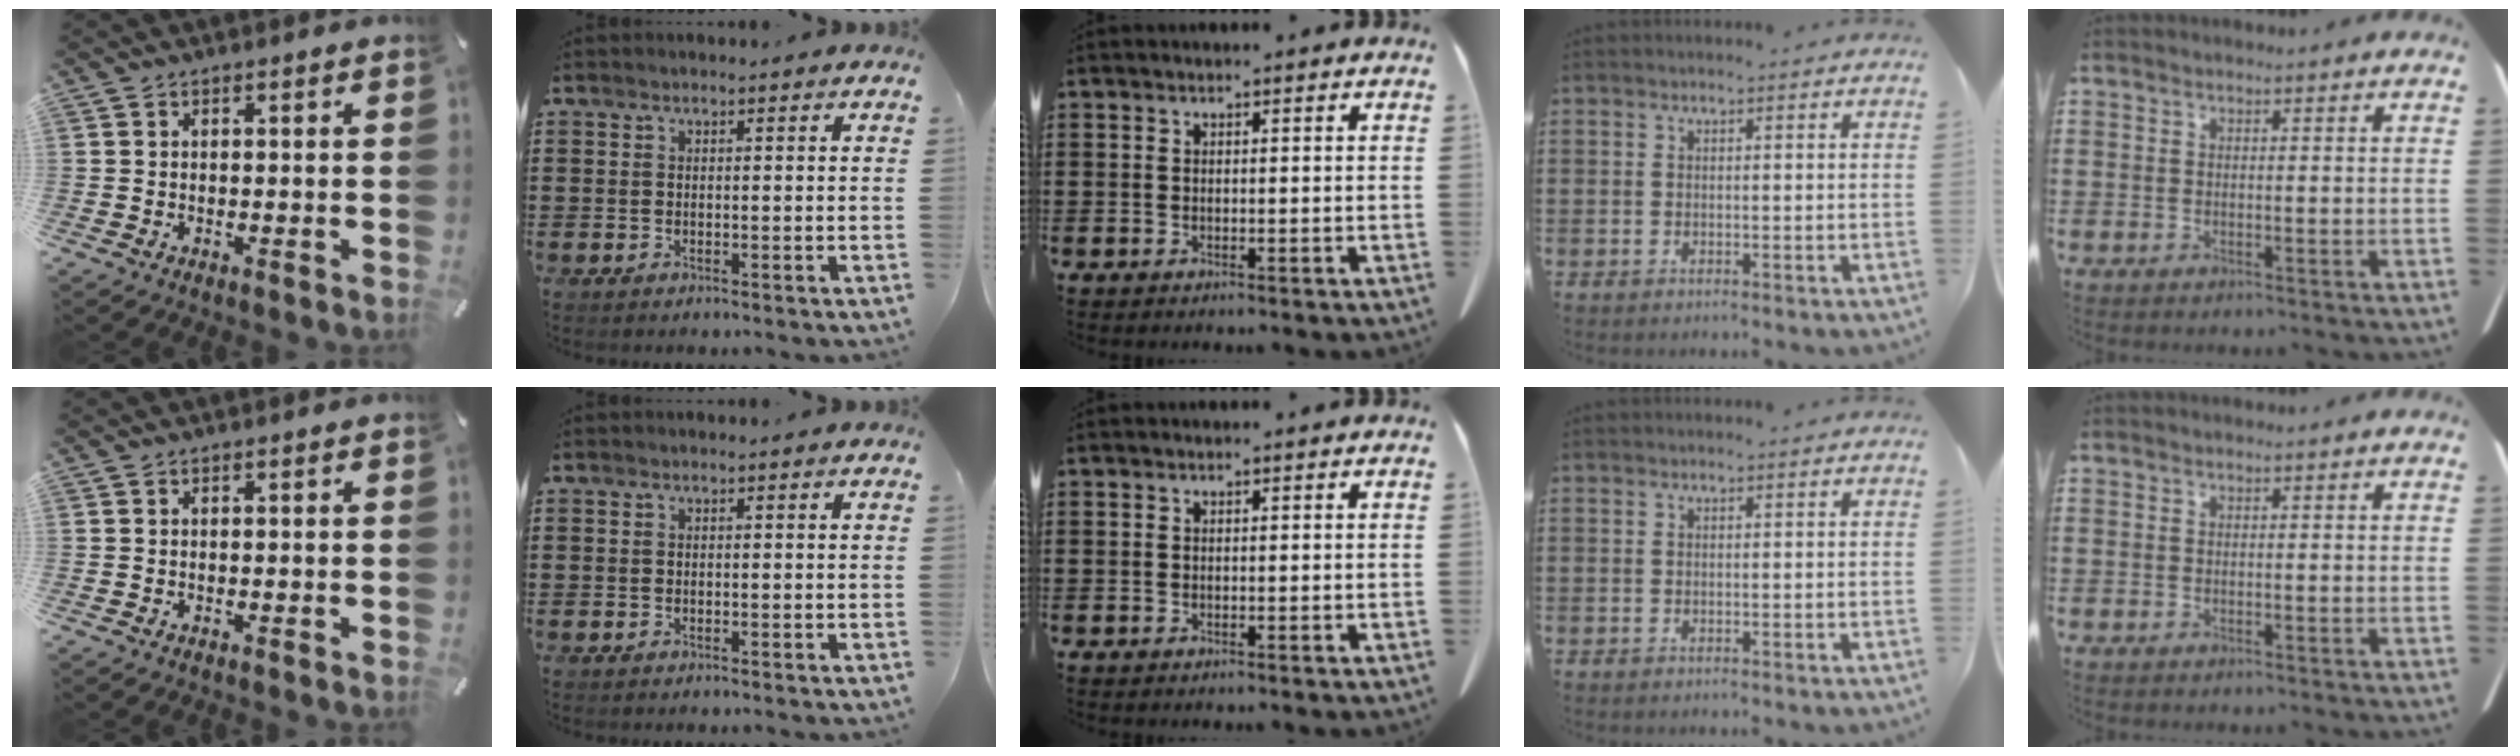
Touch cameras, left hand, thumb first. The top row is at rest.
{}